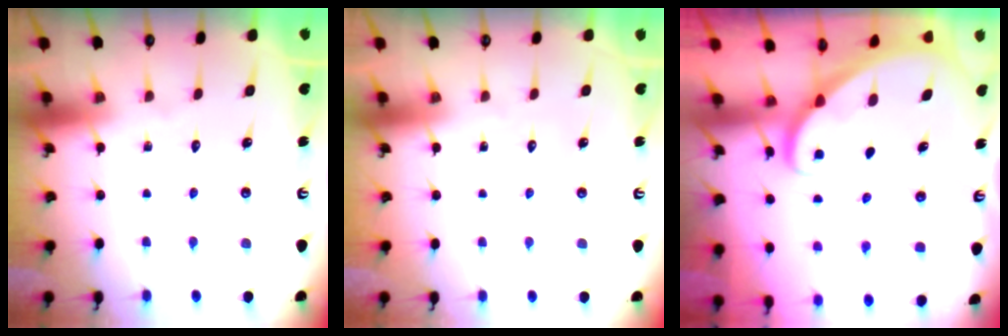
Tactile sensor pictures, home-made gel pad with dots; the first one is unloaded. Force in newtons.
{"total": 0.0}
{"total": 1.8, "press": 1.8, "slide": 0.2}